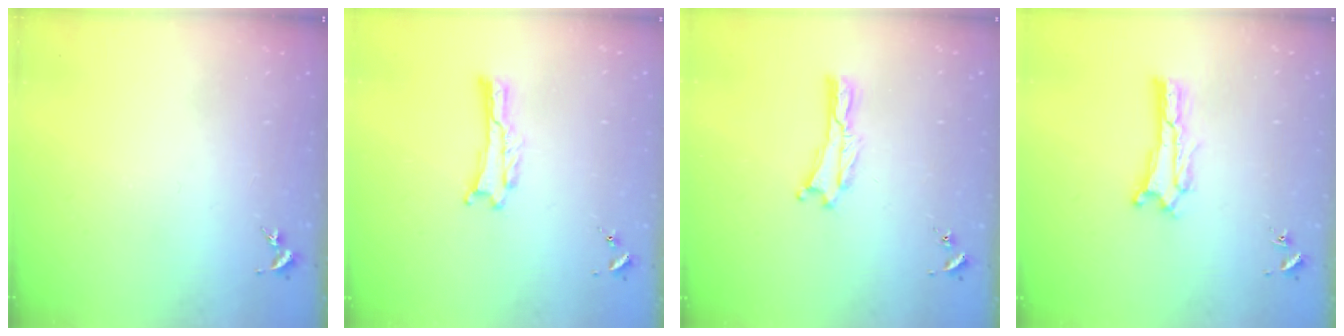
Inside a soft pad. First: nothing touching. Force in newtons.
{"total": 0.0}
{"total": 0.0}
{"total": 0.6, "press": 0.5, "slide": 0.2}